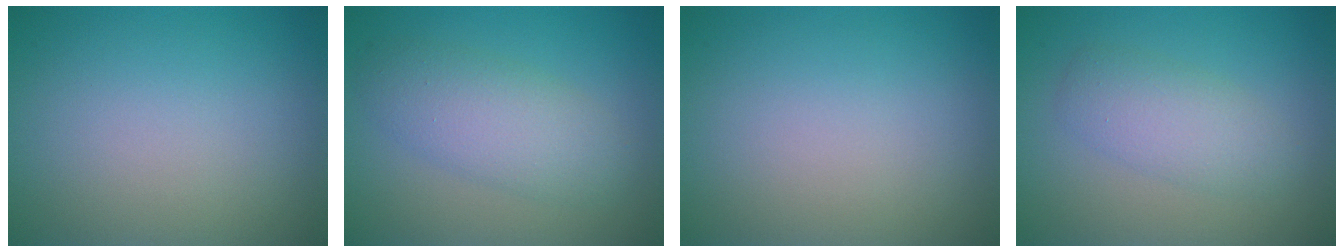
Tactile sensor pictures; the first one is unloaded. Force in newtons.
{"total": 4.4, "press": 4.4, "slide": 0.2}
{"total": 0.0}
{"total": 3.0, "press": 3.0, "slide": 0.1}